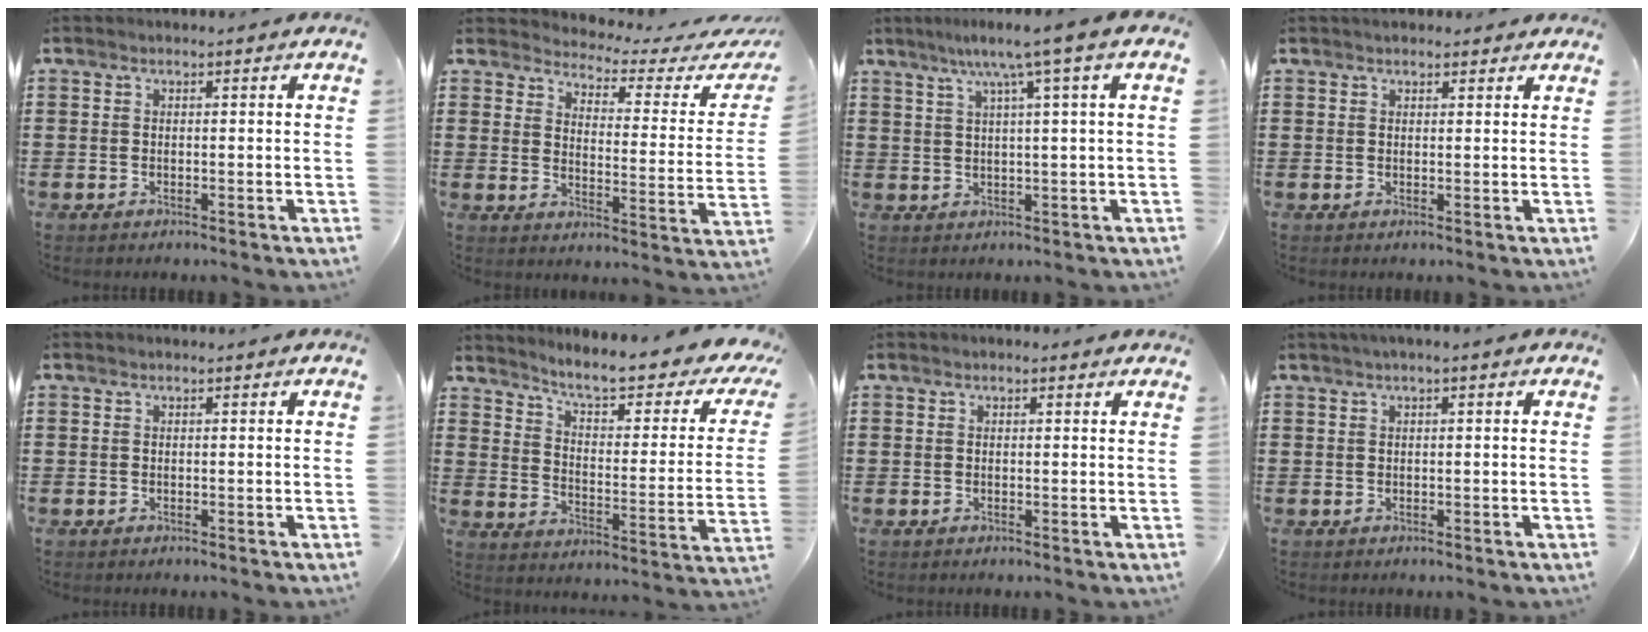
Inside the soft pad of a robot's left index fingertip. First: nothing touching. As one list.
[{"total": 2.9, "force": [2.7, 0.4, 0.9], "torque": [-0.038, -0.025, 0.037]}, {"total": 6.0, "force": [2.8, -0.5, 5.2], "torque": [-0.109, 0.003, 0.040]}, {"total": 1.5, "force": [1.4, 0.6, 0.3], "torque": [-0.008, 0.006, 0.026]}, {"total": 0.0}, {"total": 6.9, "force": [5.4, 0.3, 4.3], "torque": [-0.097, -0.043, 0.081]}, {"total": 0.7, "force": [0.5, 0.3, 0.3], "torque": [-0.006, 0.004, 0.010]}, {"total": 1.1, "force": [0.5, 0.0, 1.0], "torque": [-0.018, 0.001, 0.008]}]